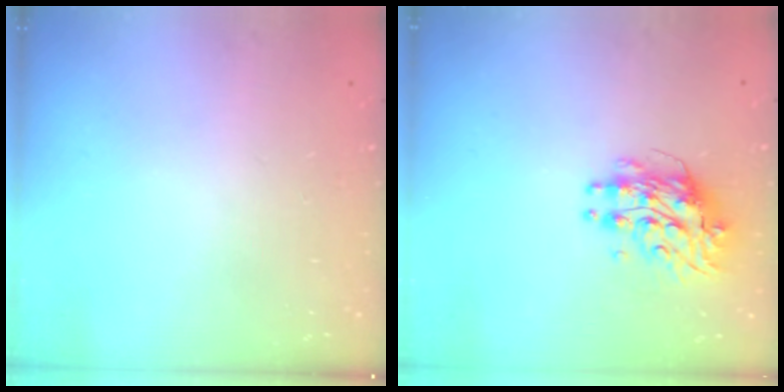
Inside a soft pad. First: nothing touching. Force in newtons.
{"total": 9.4, "press": 9.3, "slide": 0.9}